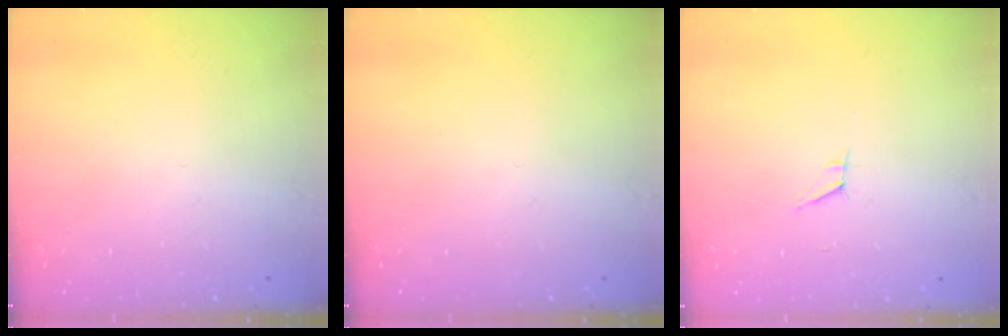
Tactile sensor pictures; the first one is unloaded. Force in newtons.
{"total": 0.0}
{"total": 5.2, "press": 4.5, "slide": 2.5}